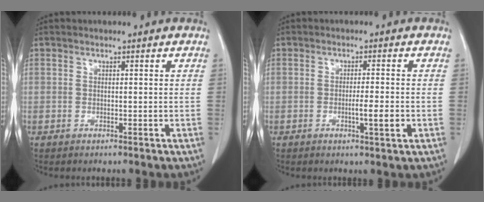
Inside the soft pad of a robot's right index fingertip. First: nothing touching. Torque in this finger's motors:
{"motor_torque": [0.38, -0.29, 0.20, 0.06]}